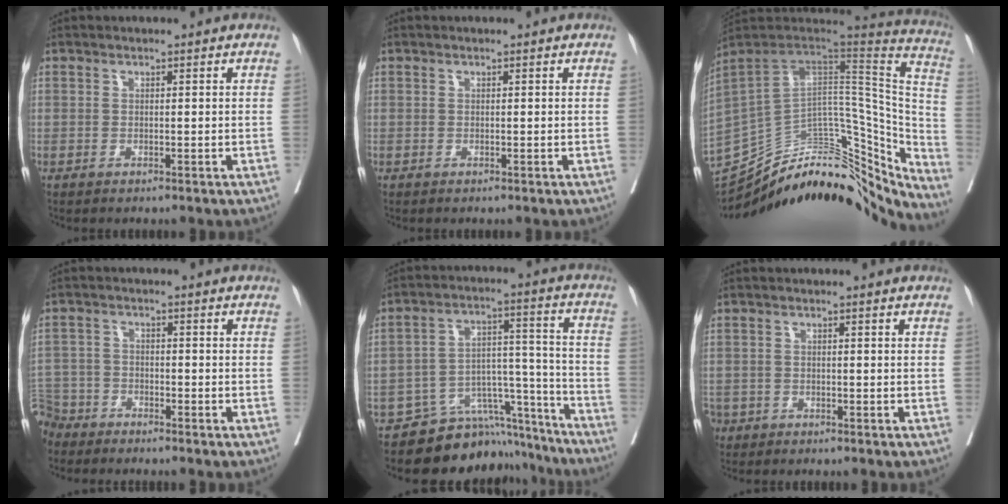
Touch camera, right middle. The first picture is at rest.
{"total": 0.0}
{"total": 31.9, "force": [-25.4, 12.8, 14.5], "torque": [-0.189, 0.012, -0.335]}
{"total": 7.4, "force": [-6.6, 3.4, 0.6], "torque": [-0.017, 0.003, -0.130]}
{"total": 9.7, "force": [-9.2, 3.2, 0.1], "torque": [0.032, 0.067, -0.138]}
{"total": 4.0, "force": [-2.6, 2.9, 0.7], "torque": [-0.021, 0.003, -0.049]}